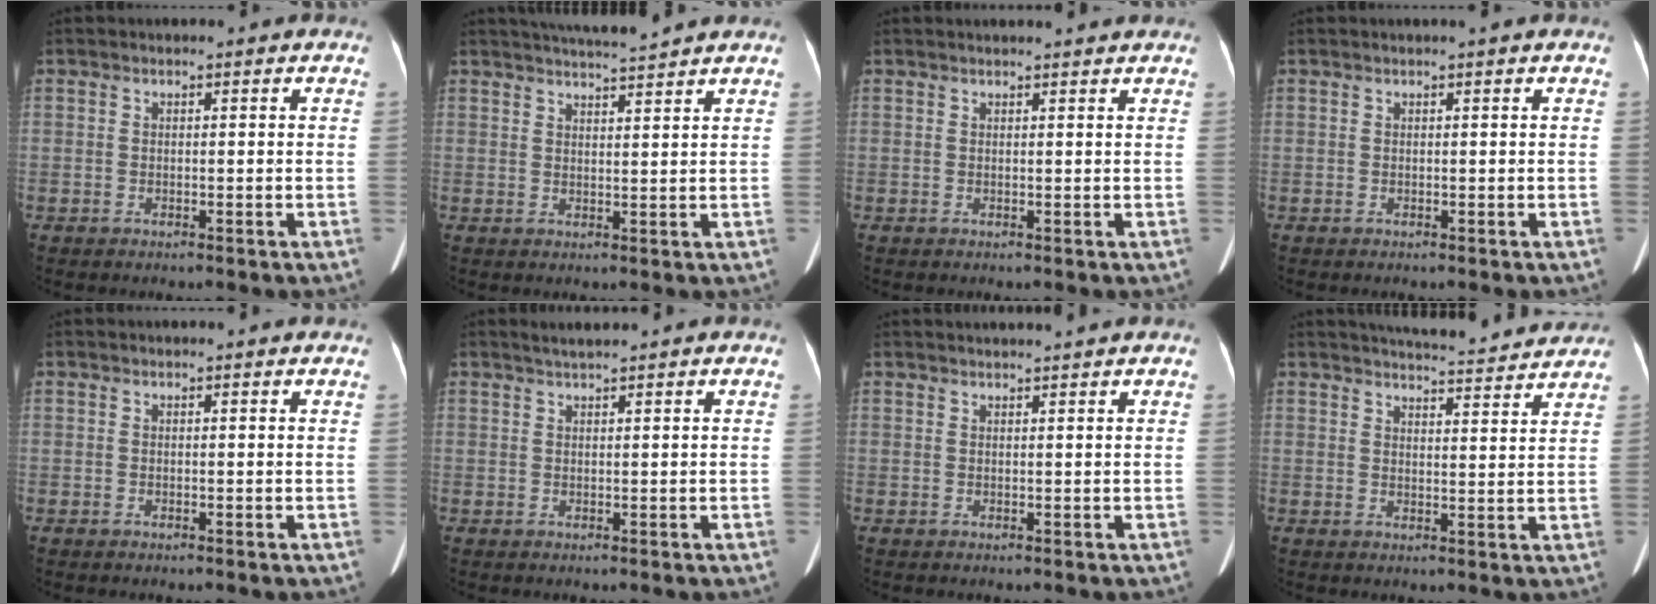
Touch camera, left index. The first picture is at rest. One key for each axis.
{"total": 6.1, "fx": 5.7, "fy": -0.9, "fz": 1.9, "tx": -0.033, "ty": 0.009, "tz": 0.086}
{"total": 3.2, "fx": 3.1, "fy": 0.0, "fz": 0.8, "tx": -0.012, "ty": 0.014, "tz": 0.035}
{"total": 0.0}
{"total": 0.7, "fx": 0.7, "fy": 0.1, "fz": 0.1, "tx": -0.008, "ty": 0.001, "tz": 0.004}
{"total": 1.9, "fx": 1.7, "fy": -0.2, "fz": 0.9, "tx": -0.017, "ty": 0.008, "tz": 0.034}
{"total": 3.6, "fx": 3.4, "fy": -0.6, "fz": 1.0, "tx": -0.009, "ty": 0.018, "tz": 0.046}
{"total": 11.1, "fx": 10.7, "fy": 0.7, "fz": 3.1, "tx": -0.046, "ty": 0.005, "tz": 0.131}